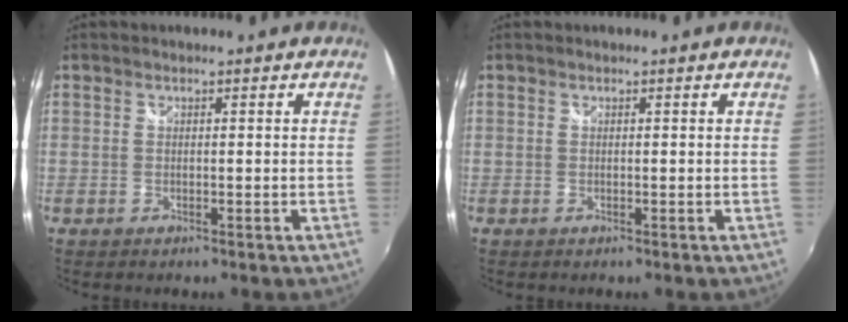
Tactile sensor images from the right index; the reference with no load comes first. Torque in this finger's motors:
{"motor_torque": [-0.02, -0.01, 0.01, 0.01]}